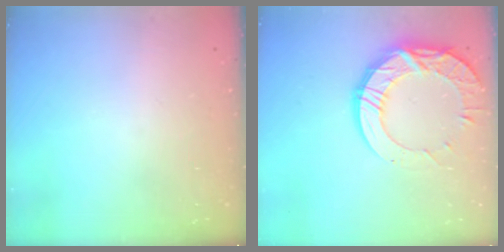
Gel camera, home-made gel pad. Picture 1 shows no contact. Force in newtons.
{"total": 15.6, "press": 15.6, "slide": 1.1}